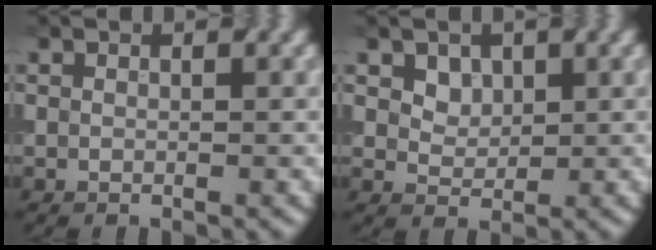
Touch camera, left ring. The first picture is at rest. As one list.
[{"total": 2.0, "force": [0.9, 1.4, 1.0], "torque": [-0.021, -0.007, 0.037]}]